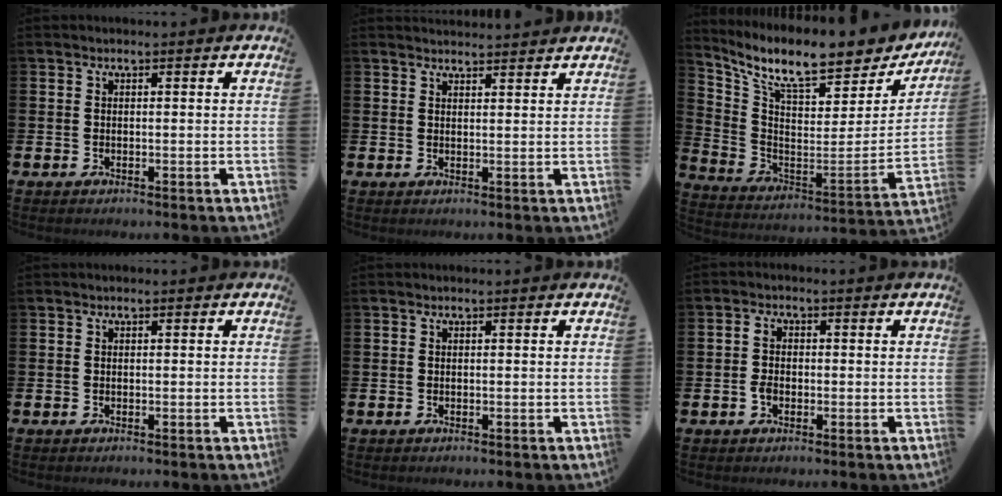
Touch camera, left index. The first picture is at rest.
{"total": 2.4, "force": [2.4, 0.1, -0.1], "torque": [0.009, -0.017, 0.040]}
{"total": 9.8, "force": [8.2, 2.3, 4.9], "torque": [-0.119, -0.069, 0.135]}
{"total": 0.0}
{"total": 0.0}
{"total": 2.6, "force": [-0.3, 1.8, 1.8], "torque": [-0.033, 0.007, -0.009]}